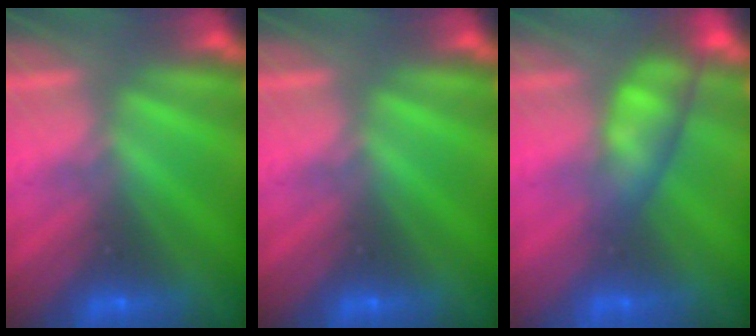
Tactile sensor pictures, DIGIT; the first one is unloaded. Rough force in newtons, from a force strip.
{"total": 0.0}
{"total": 4.6}